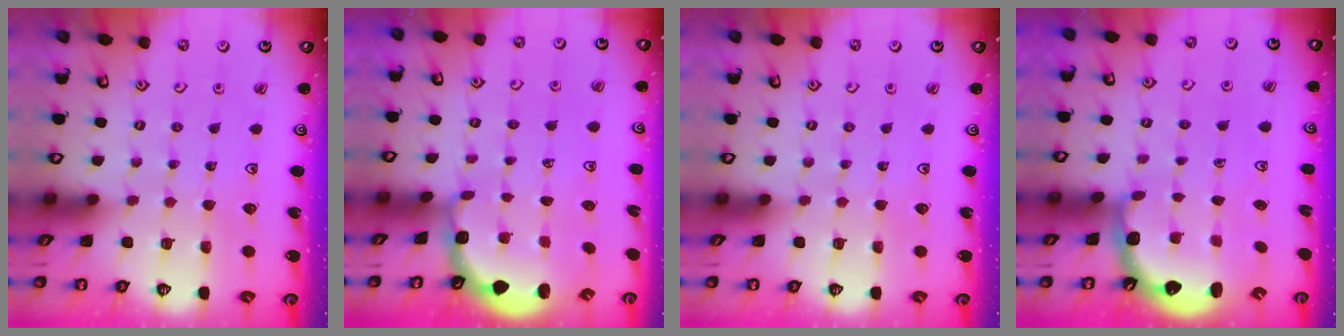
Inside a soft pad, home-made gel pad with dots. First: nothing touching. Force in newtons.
{"total": 1.8, "press": 1.4, "slide": 1.1}
{"total": 0.0}
{"total": 2.8, "press": 2.2, "slide": 1.8}